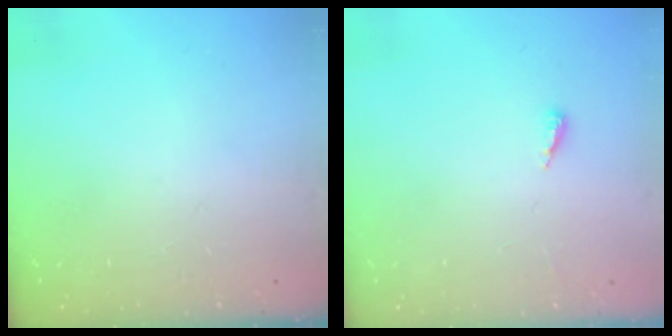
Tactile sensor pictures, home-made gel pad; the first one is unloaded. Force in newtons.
{"total": 2.8, "press": 2.8, "slide": 0.2}